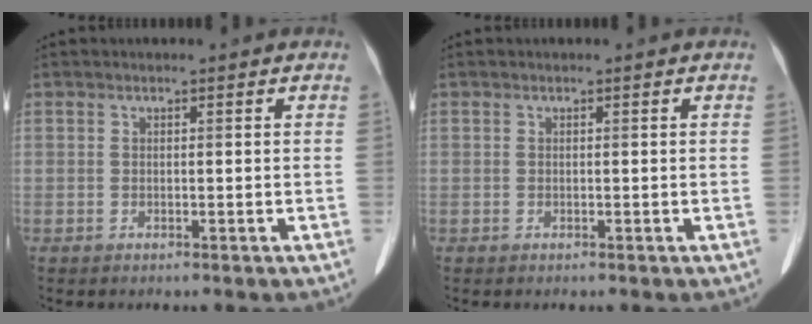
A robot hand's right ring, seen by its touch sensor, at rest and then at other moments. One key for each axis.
{"total": 0.0}